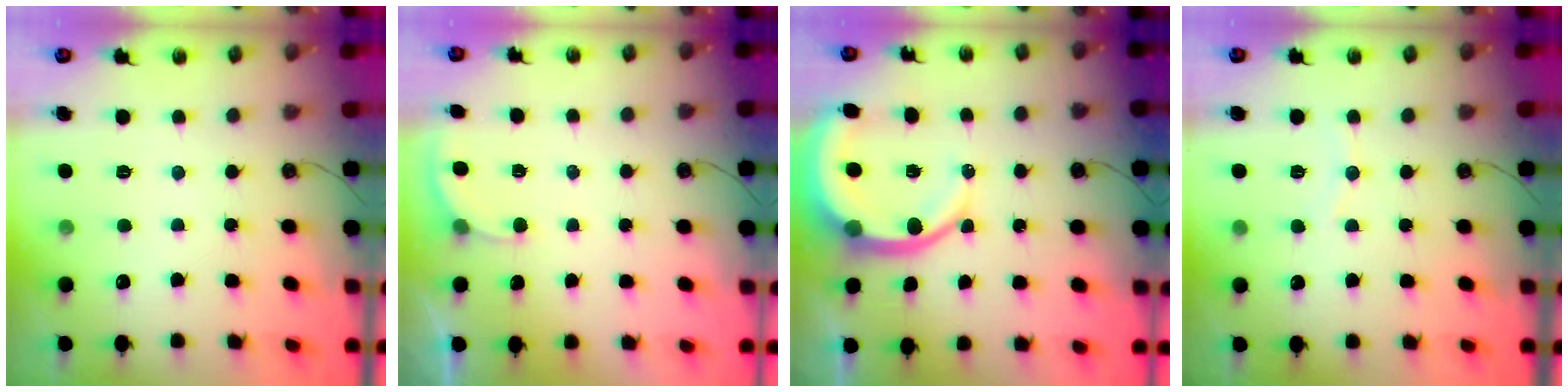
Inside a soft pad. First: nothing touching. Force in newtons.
{"total": 2.4, "press": 2.4, "slide": 0.2}
{"total": 10.7, "press": 10.6, "slide": 1.5}
{"total": 5.2, "press": 5.2, "slide": 0.5}